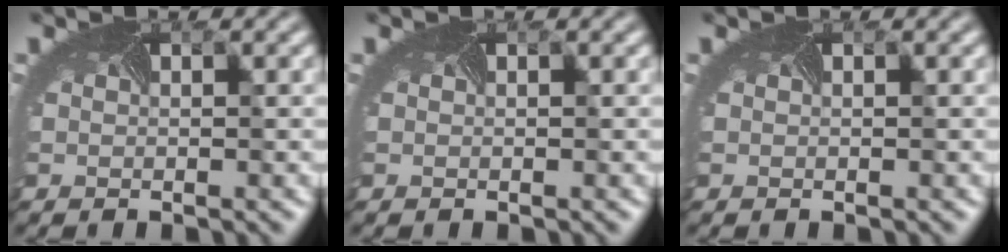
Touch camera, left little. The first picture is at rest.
{"total": 0.0}
{"total": 0.0}